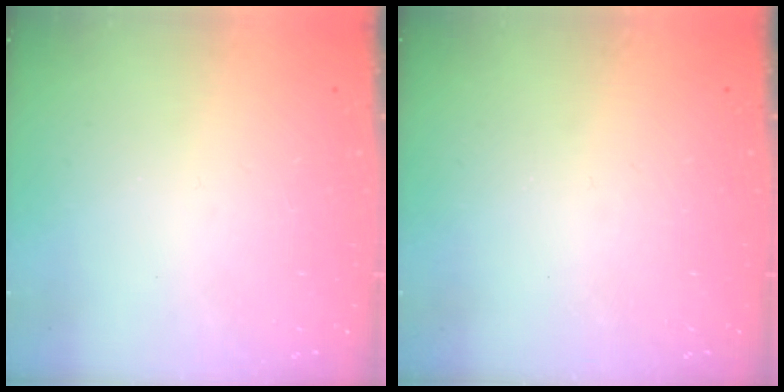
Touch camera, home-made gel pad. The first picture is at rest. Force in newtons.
{"total": 0.6, "press": 0.3, "slide": 0.5}